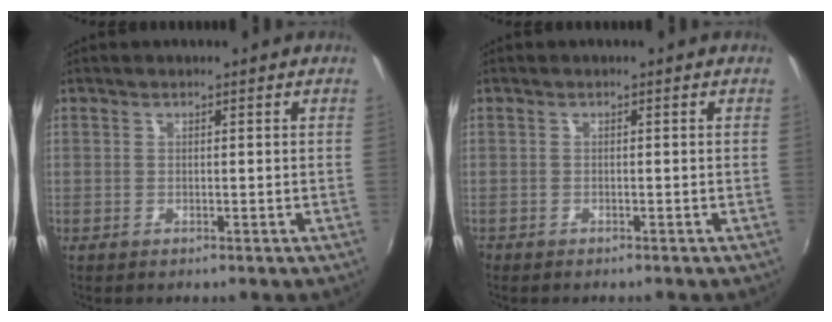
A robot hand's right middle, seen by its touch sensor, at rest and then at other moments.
{"total": 0.8, "force": [-0.7, 0.3, 0.1], "torque": [-0.006, 0.000, -0.015]}